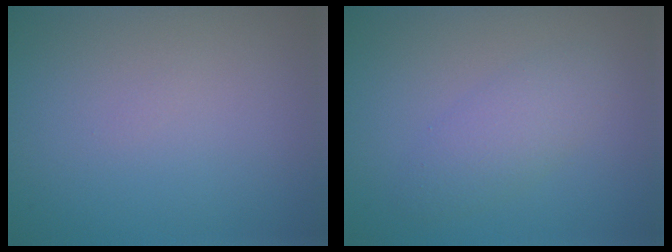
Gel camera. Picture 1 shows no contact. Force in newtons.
{"total": 2.7, "press": 2.7, "slide": 0.1}